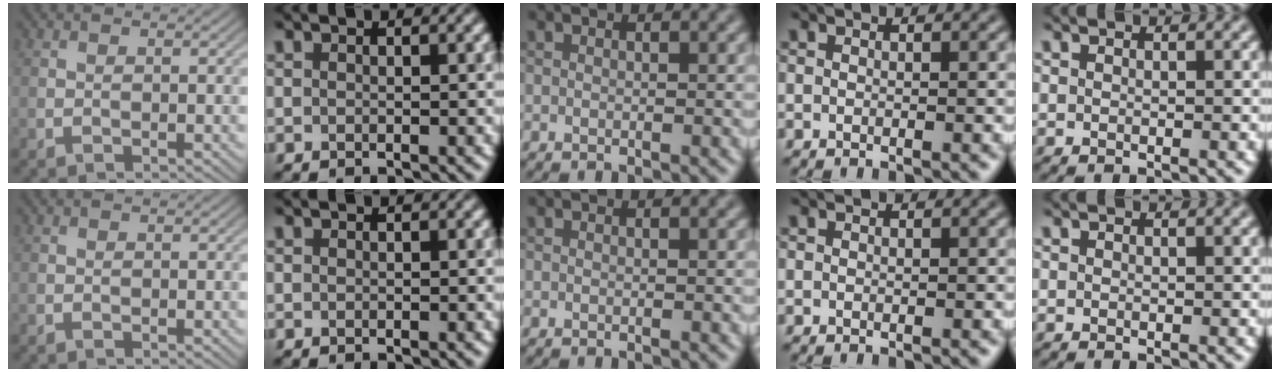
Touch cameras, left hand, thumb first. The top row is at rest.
{}